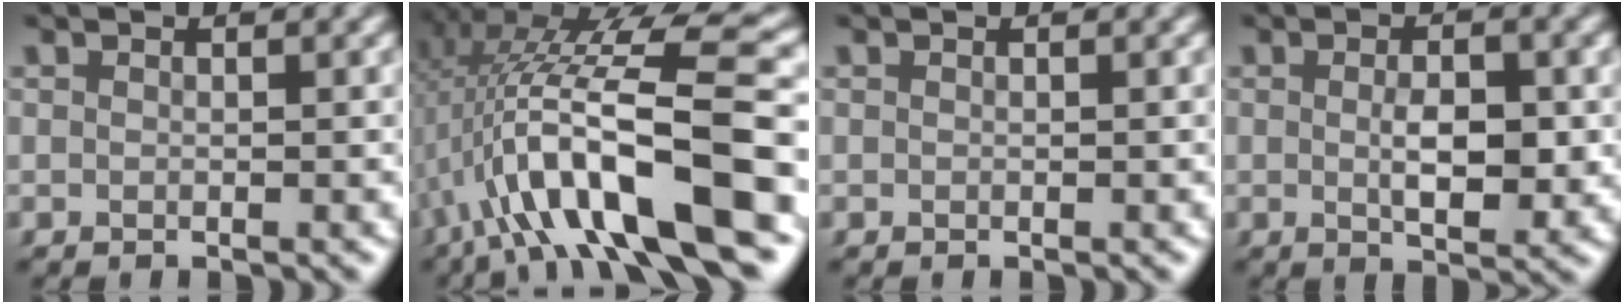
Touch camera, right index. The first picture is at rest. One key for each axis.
{"total": 12.8, "fx": -1.0, "fy": 4.9, "fz": 11.7, "tx": -0.204, "ty": -0.002, "tz": -0.009}
{"total": 0.0}
{"total": 3.9, "fx": -0.1, "fy": 1.6, "fz": 3.6, "tx": -0.057, "ty": -0.006, "tz": 0.000}